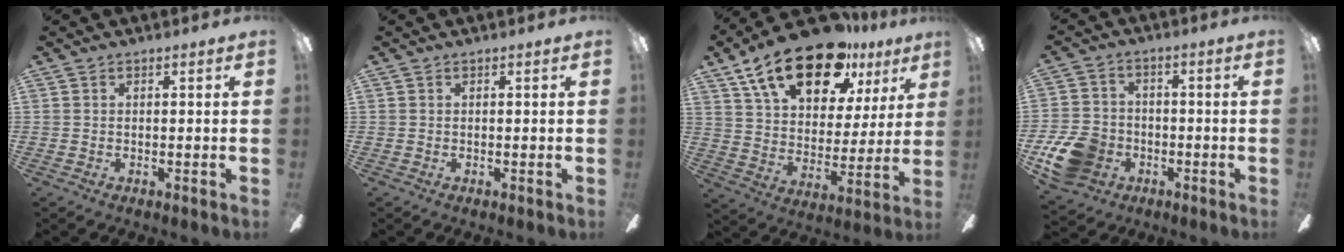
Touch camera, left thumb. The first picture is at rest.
{"total": 0.0}
{"total": 21.4, "force": [14.0, 10.4, 12.5], "torque": [-0.214, -0.070, 0.246]}
{"total": 12.2, "force": [-4.8, 9.5, 6.0], "torque": [-0.132, 0.034, -0.086]}